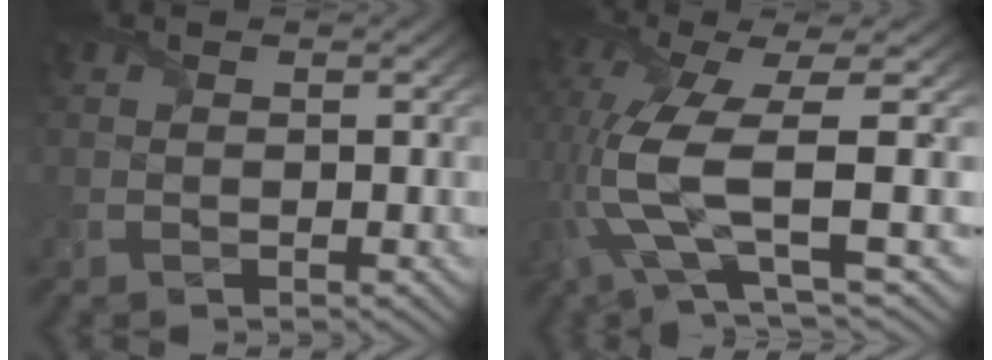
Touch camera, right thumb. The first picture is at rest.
{"total": 12.5, "force": [-1.4, 3.8, 11.8], "torque": [-0.268, -0.007, -0.030]}